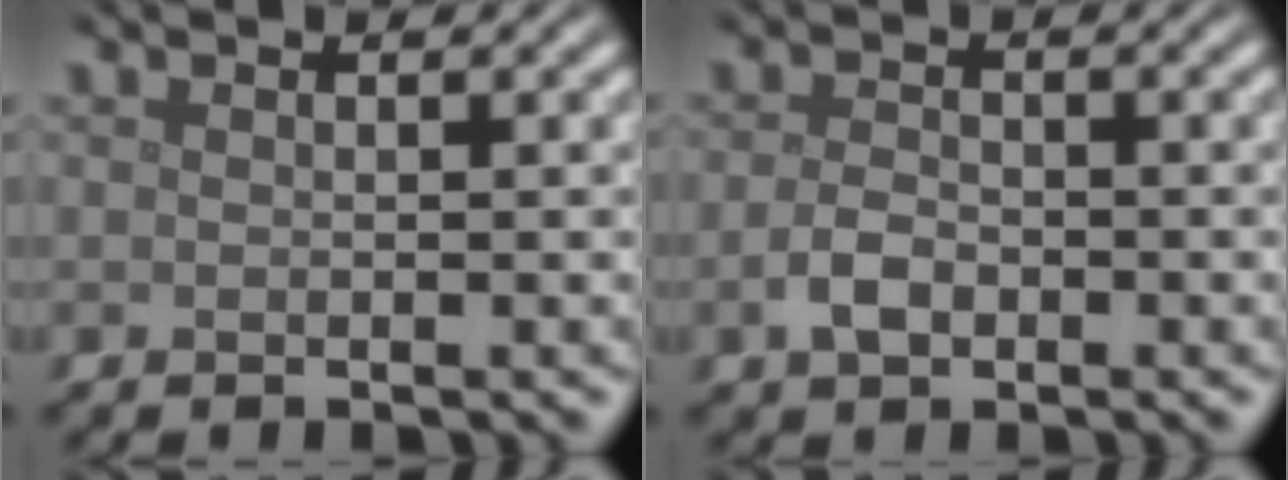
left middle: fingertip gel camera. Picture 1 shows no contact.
{"total": 2.1, "force": [-0.8, 1.3, 1.4], "torque": [-0.032, -0.001, -0.019]}